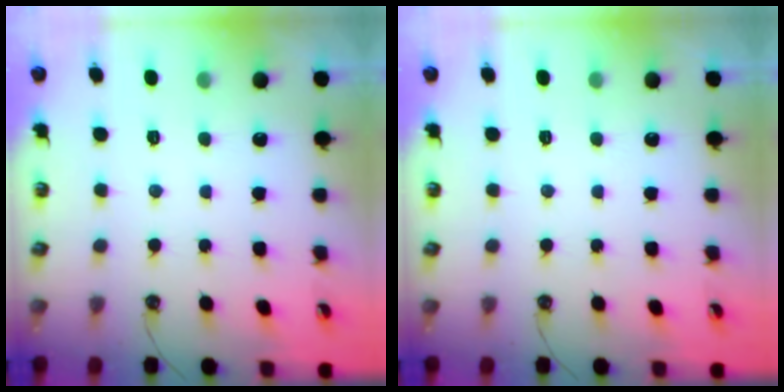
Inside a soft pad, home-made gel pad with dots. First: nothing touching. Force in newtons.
{"total": 0.0}